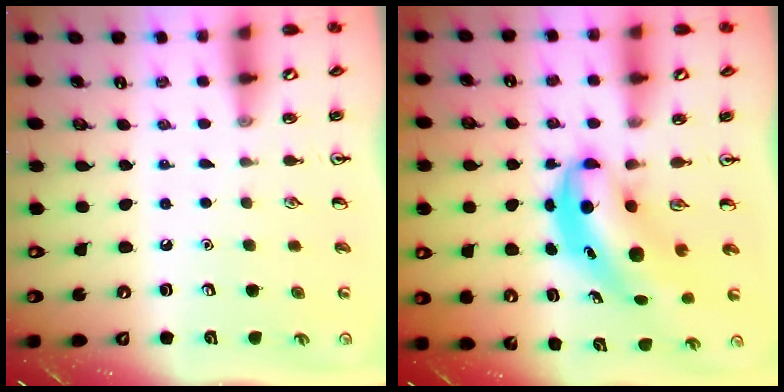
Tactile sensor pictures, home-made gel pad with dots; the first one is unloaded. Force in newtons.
{"total": 6.6, "press": 6.4, "slide": 1.8}